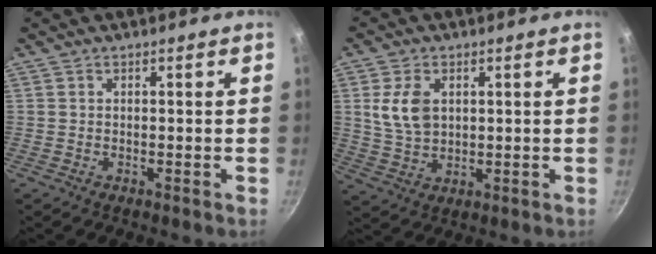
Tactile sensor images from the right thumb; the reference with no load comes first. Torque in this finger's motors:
{"motor_torque": [-0.43, 0.75, 0.75, 0.48, 0.06]}